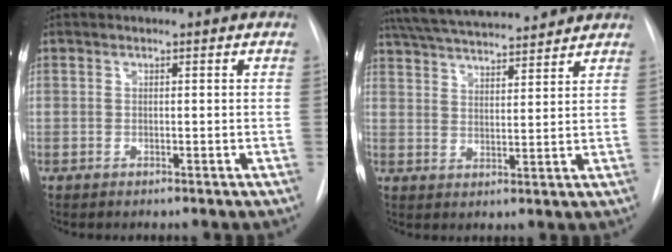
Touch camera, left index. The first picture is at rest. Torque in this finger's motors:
{"motor_torque": [0.12, -0.72, 0.72, 0.17]}